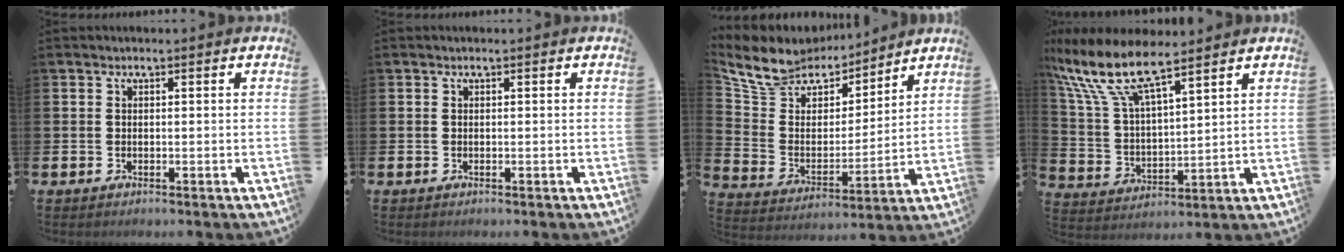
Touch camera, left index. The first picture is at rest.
{"total": 0.0}
{"total": 9.7, "force": [8.9, 3.6, 1.2], "torque": [-0.080, -0.063, 0.162]}
{"total": 10.7, "force": [8.8, 2.3, 5.6], "torque": [-0.144, -0.041, 0.152]}